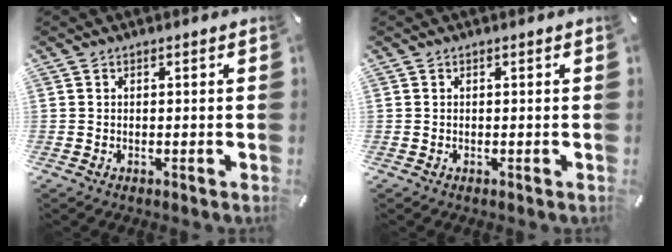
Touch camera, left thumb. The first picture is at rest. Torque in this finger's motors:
{"motor_torque": [-0.15, -0.18, -0.08, 0.02, -0.03]}